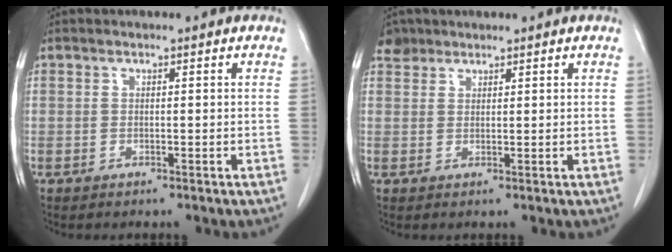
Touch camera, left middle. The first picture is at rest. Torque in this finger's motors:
{"motor_torque": [-0.28, -0.14, 0.03, 0.00]}